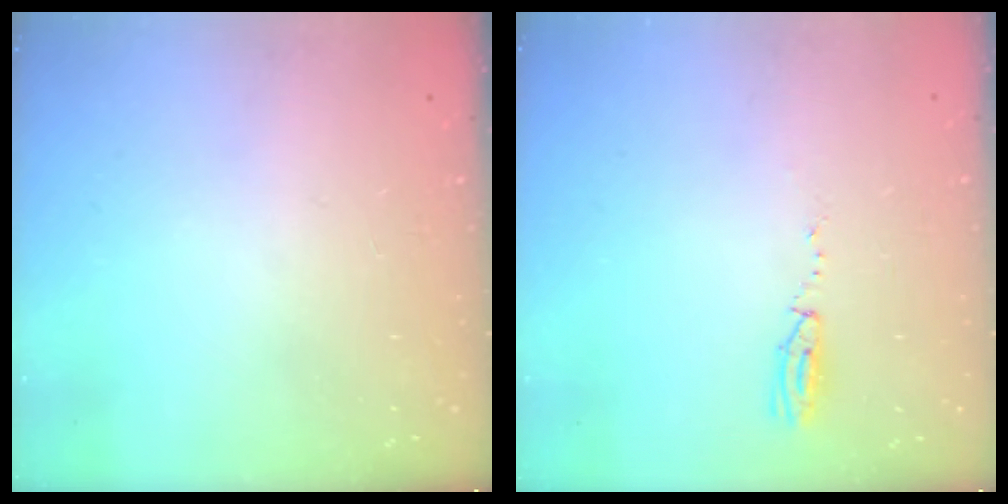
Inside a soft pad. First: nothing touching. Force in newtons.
{"total": 3.7, "press": 2.9, "slide": 2.2}